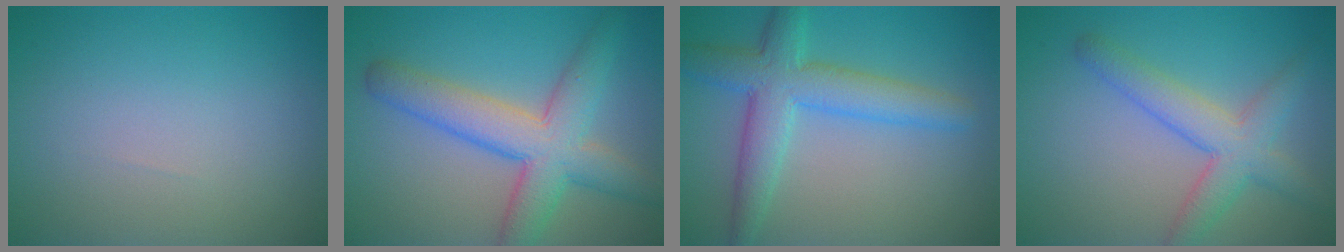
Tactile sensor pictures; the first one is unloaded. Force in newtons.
{"total": 6.9, "press": 6.9, "slide": 0.2}
{"total": 5.8, "press": 5.8, "slide": 0.2}
{"total": 4.5, "press": 4.5, "slide": 0.2}